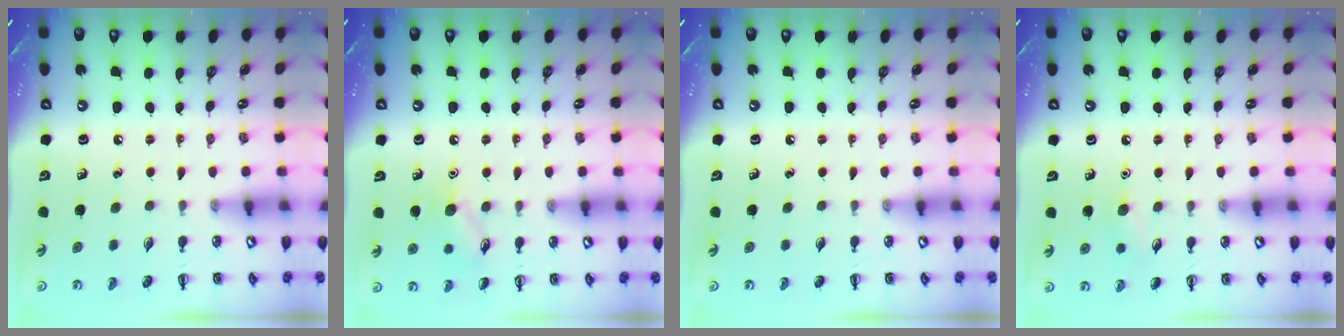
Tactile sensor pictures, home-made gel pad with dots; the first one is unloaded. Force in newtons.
{"total": 8.3, "press": 8.3, "slide": 1.1}
{"total": 0.0}
{"total": 5.6, "press": 5.4, "slide": 1.4}